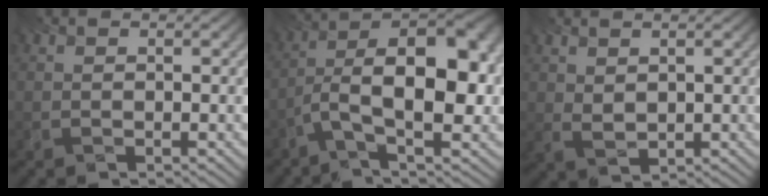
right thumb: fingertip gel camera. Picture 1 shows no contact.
{"total": 11.5, "force": [-4.0, 4.7, 9.7], "torque": [-0.158, 0.002, -0.076]}
{"total": 2.0, "force": [1.1, 1.1, 1.2], "torque": [-0.030, -0.004, 0.027]}